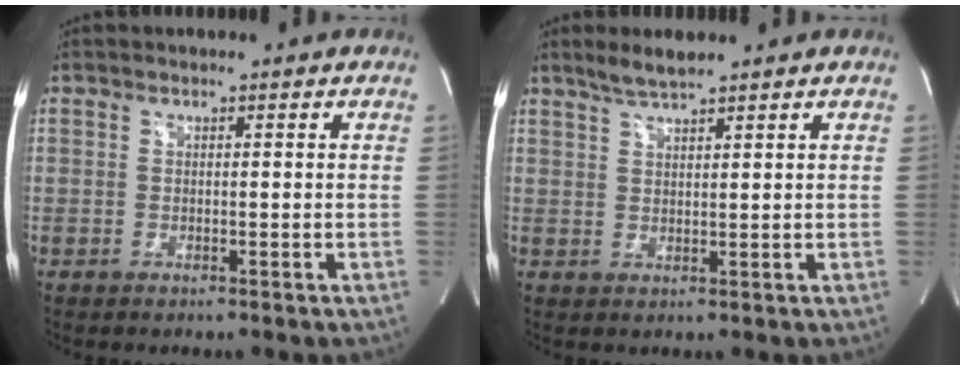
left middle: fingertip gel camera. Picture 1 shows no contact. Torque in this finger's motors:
{"motor_torque": [0.15, -0.04, -0.03, 0.02]}